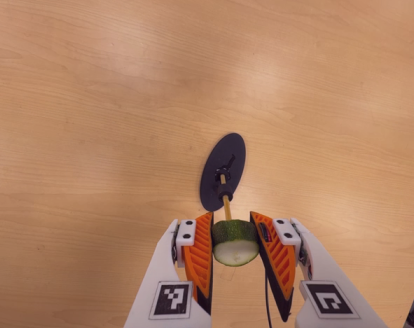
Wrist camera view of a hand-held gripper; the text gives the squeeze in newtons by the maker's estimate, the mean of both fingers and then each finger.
{"total": 10.0, "left": 9.9, "right": 10.1}